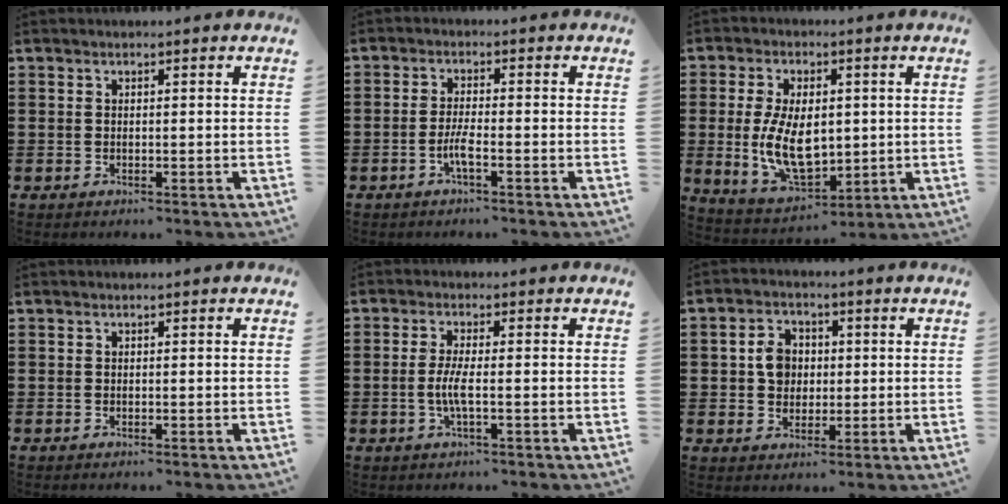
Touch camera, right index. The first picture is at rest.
{"total": 3.1, "force": [-1.5, 0.3, 2.7], "torque": [-0.069, -0.009, -0.033]}
{"total": 10.3, "force": [0.1, 6.0, 8.4], "torque": [-0.168, -0.001, -0.001]}
{"total": 0.0}
{"total": 3.7, "force": [-0.7, 0.3, 3.6], "torque": [-0.088, -0.012, -0.021]}
{"total": 5.3, "force": [0.5, 4.2, 3.1], "torque": [-0.065, 0.012, 0.005]}